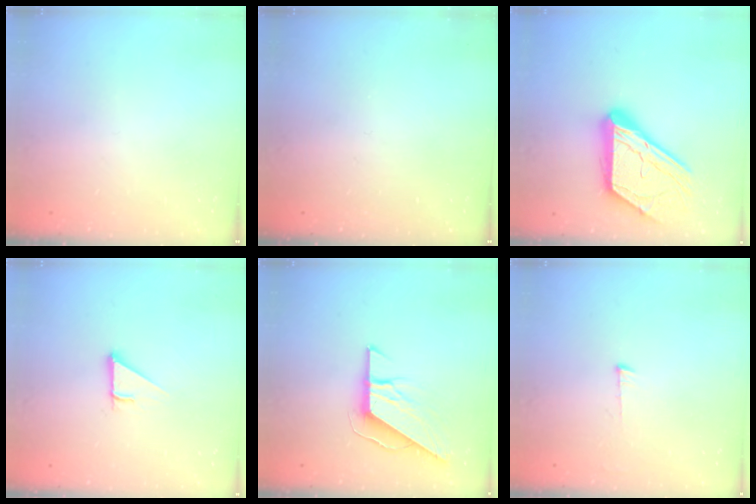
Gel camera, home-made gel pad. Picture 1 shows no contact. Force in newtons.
{"total": 0.0}
{"total": 19.1, "press": 19.0, "slide": 1.7}
{"total": 2.8, "press": 2.8, "slide": 0.0}
{"total": 8.8, "press": 8.8, "slide": 0.4}
{"total": 6.1, "press": 6.1, "slide": 0.4}